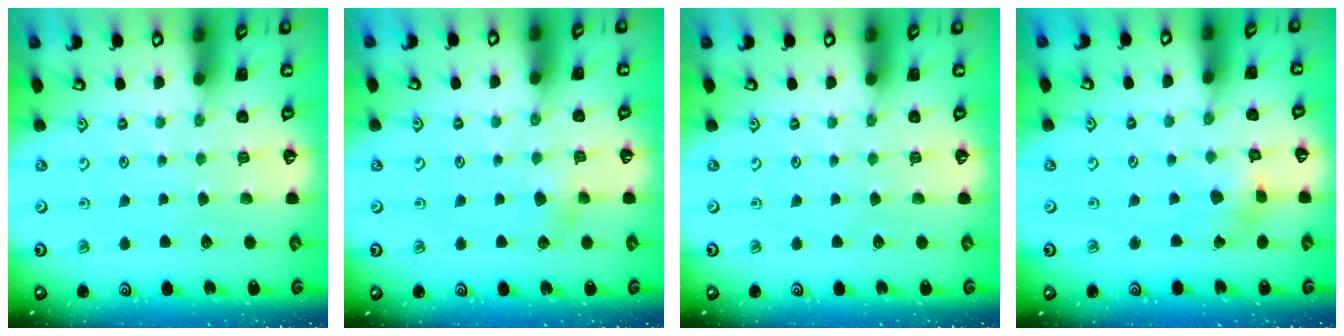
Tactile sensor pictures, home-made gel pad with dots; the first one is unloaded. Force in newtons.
{"total": 3.4, "press": 3.4, "slide": 0.4}
{"total": 0.0}
{"total": 2.4, "press": 2.4, "slide": 0.5}